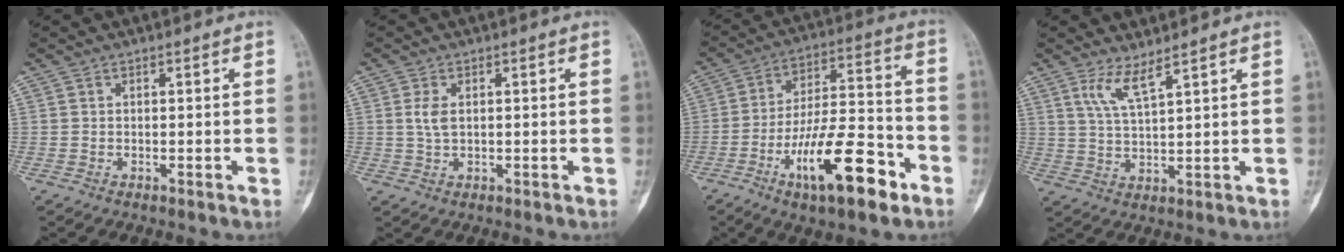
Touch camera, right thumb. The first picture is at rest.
{"total": 2.8, "force": [0.5, 1.6, 2.3], "torque": [-0.046, 0.002, 0.010]}
{"total": 18.8, "force": [-8.9, 6.2, 15.3], "torque": [-0.249, 0.055, -0.143]}
{"total": 4.6, "force": [3.2, 0.4, 3.3], "torque": [-0.070, -0.033, 0.070]}